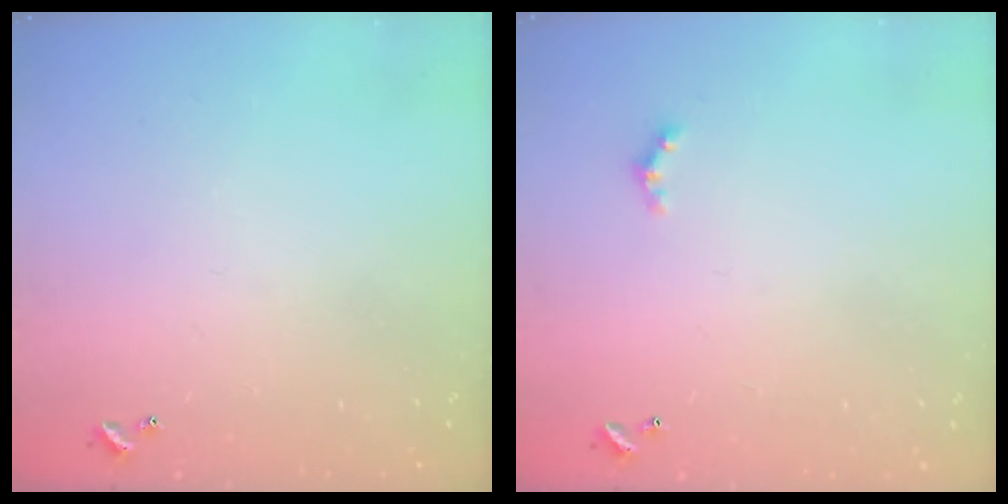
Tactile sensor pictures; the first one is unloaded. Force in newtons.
{"total": 1.3, "press": 1.2, "slide": 0.4}